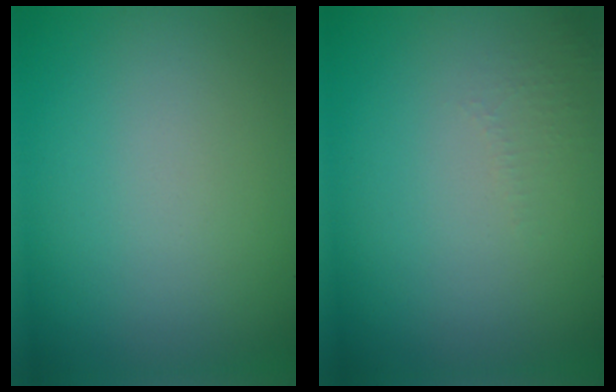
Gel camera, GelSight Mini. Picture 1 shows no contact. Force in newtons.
{"total": 1.0, "press": 0.9, "slide": 0.3}